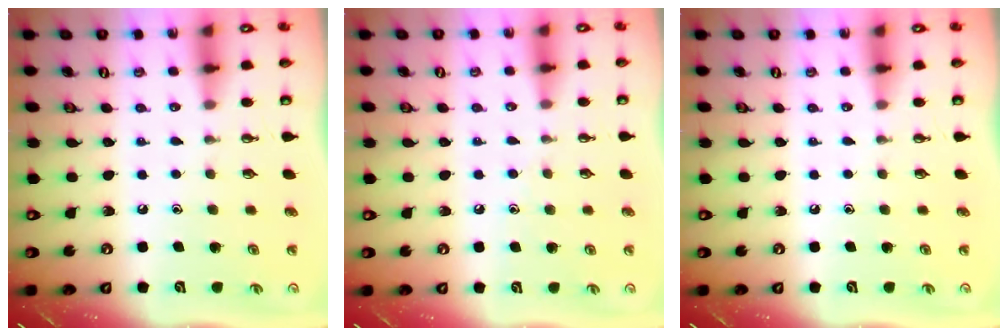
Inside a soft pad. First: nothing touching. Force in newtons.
{"total": 4.5, "press": 4.5, "slide": 0.5}
{"total": 0.0}